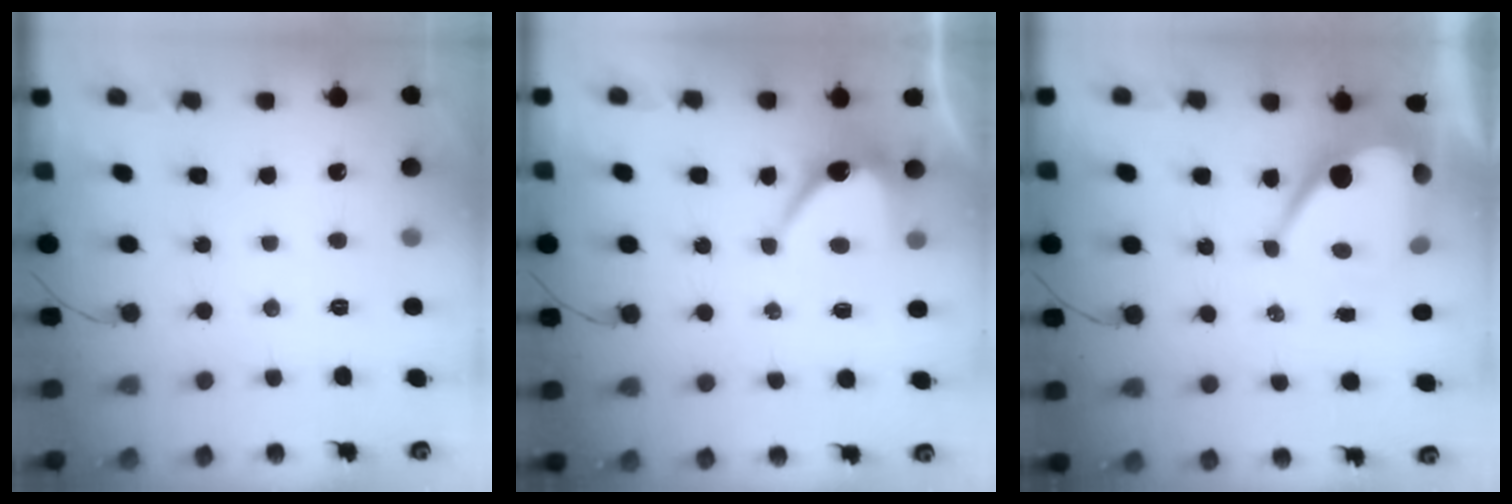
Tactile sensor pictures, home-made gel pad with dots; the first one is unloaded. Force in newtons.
{"total": 6.5, "press": 6.4, "slide": 0.9}
{"total": 10.9, "press": 10.9, "slide": 0.9}